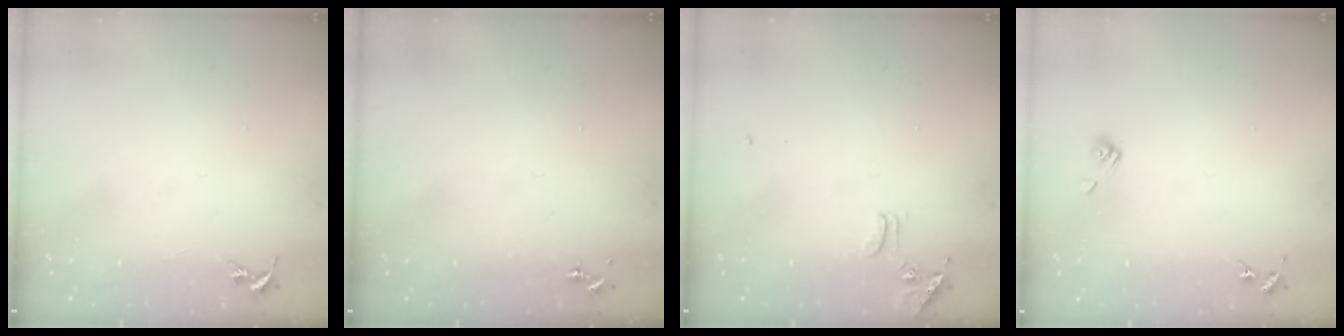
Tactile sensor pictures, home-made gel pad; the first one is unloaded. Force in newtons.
{"total": 0.0}
{"total": 8.0, "press": 7.9, "slide": 0.7}
{"total": 5.4, "press": 5.0, "slide": 2.2}